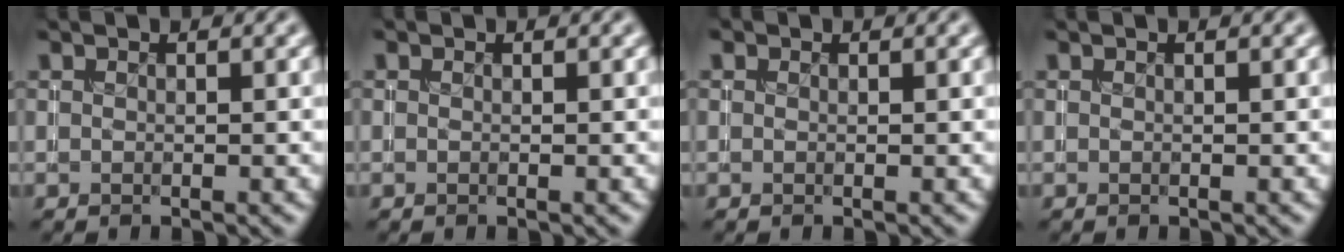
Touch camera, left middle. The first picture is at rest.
{"total": 0.0}
{"total": 0.0}
{"total": 0.0}